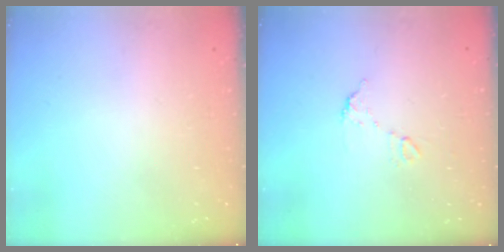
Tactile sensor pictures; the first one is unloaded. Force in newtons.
{"total": 6.7, "press": 6.7, "slide": 0.2}